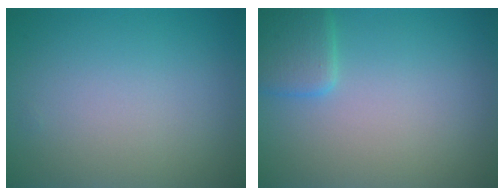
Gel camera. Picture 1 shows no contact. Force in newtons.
{"total": 2.5, "press": 2.5, "slide": 0.1}